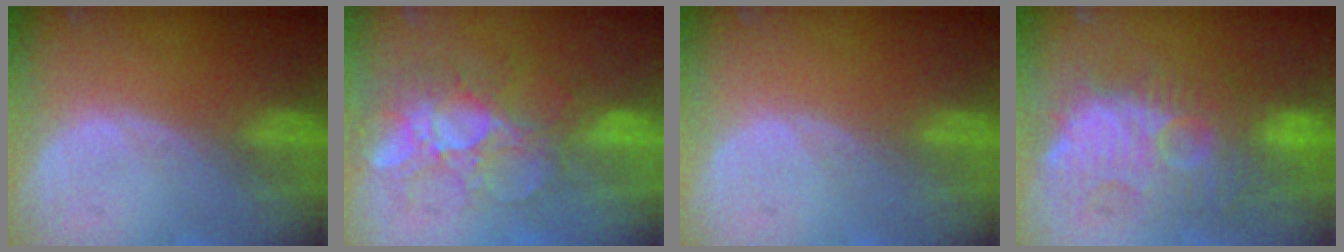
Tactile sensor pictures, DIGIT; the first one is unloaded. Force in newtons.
{"total": 9.8, "press": 8.5, "slide": 4.8}
{"total": 0.0}
{"total": 11.2, "press": 11.0, "slide": 2.0}